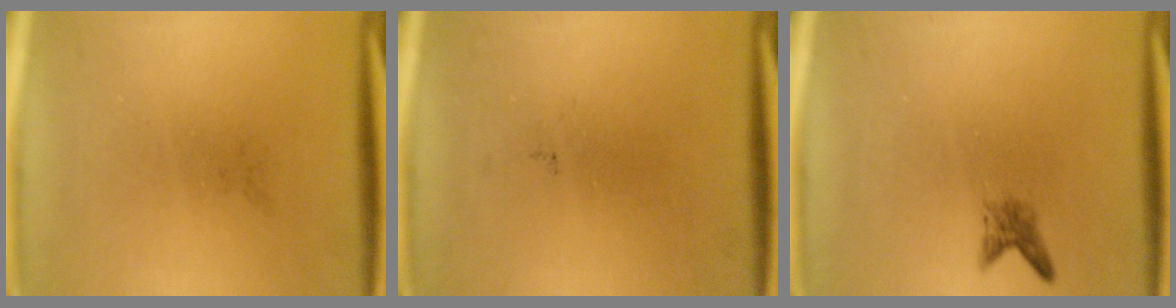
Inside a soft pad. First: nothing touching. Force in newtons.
{"total": 0.0}
{"total": 1.6}